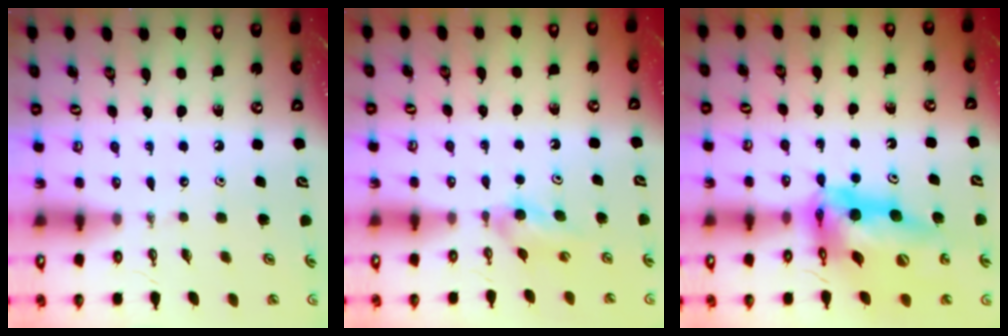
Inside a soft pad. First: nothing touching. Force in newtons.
{"total": 4.5, "press": 4.4, "slide": 0.9}
{"total": 18.9, "press": 18.8, "slide": 2.0}